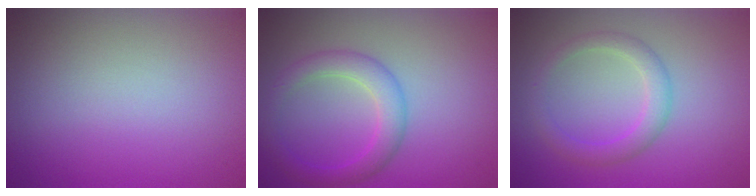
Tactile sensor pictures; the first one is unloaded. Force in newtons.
{"total": 3.3, "press": 3.3, "slide": 0.2}
{"total": 2.7, "press": 2.7, "slide": 0.1}